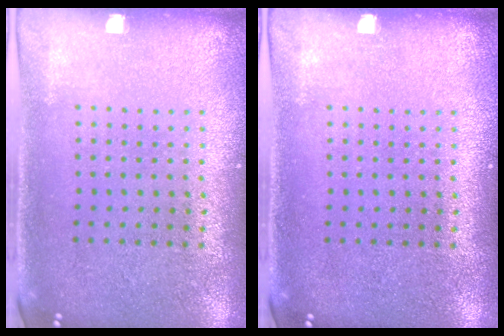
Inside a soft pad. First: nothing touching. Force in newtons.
{"total": 0.0}